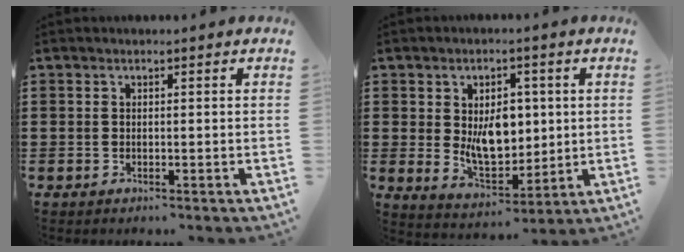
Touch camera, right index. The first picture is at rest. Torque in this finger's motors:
{"motor_torque": [1.42, 0.71, 0.49, 0.07]}